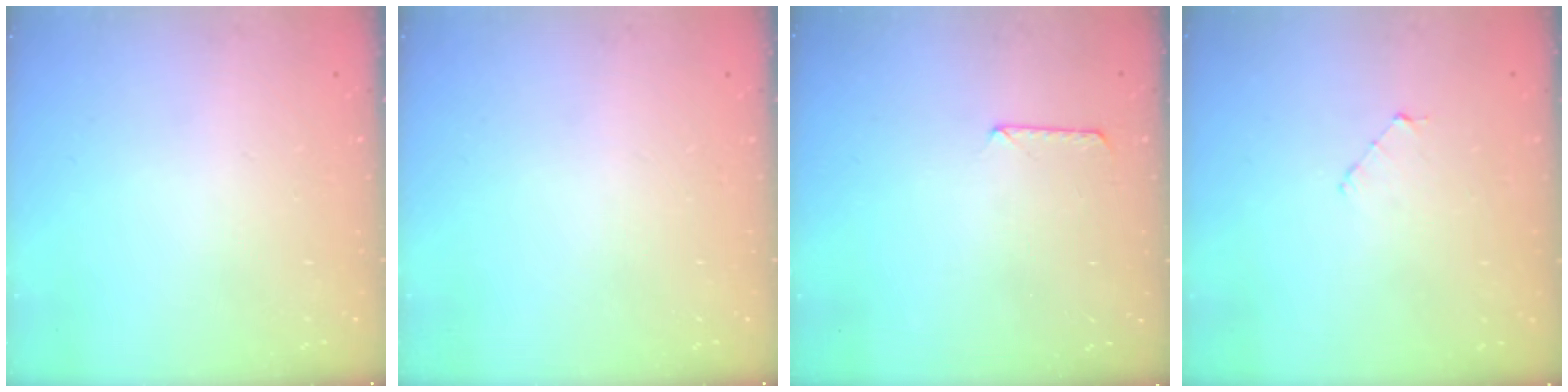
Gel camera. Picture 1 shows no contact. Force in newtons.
{"total": 0.0}
{"total": 6.8, "press": 6.8, "slide": 0.8}
{"total": 2.9, "press": 2.9, "slide": 0.3}